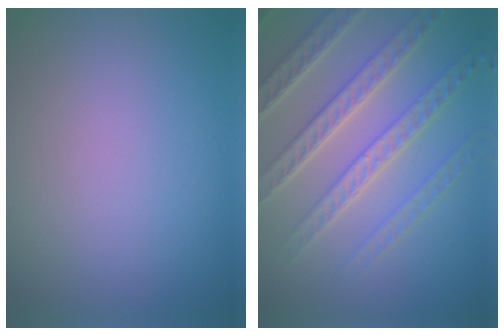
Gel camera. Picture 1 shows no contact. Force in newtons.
{"total": 7.2, "press": 5.5, "slide": 4.6}